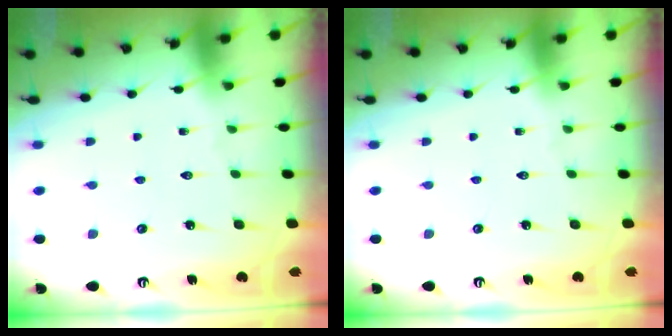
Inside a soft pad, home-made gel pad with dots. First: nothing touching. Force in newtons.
{"total": 0.0}